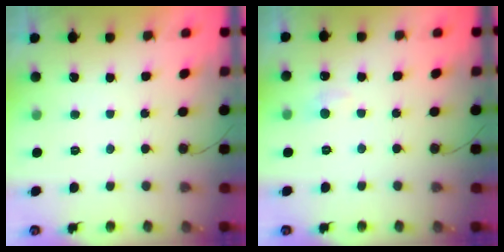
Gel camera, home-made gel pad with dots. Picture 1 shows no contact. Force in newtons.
{"total": 5.6, "press": 5.5, "slide": 0.7}